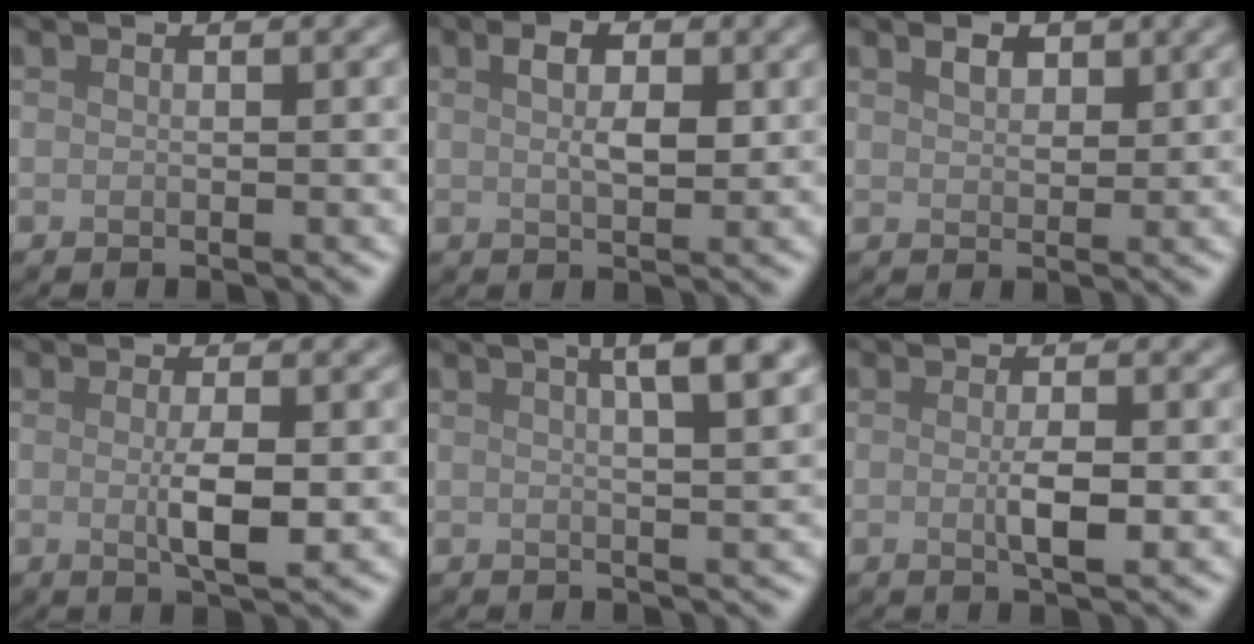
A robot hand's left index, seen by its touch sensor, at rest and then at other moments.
{"total": 3.1, "force": [0.9, 1.4, 2.6], "torque": [-0.048, 0.002, 0.017]}
{"total": 1.7, "force": [1.1, 1.0, 0.8], "torque": [-0.015, 0.002, 0.020]}
{"total": 3.0, "force": [-0.1, 0.5, 2.9], "torque": [-0.053, -0.004, 0.001]}
{"total": 6.6, "force": [2.9, 2.1, 5.6], "torque": [-0.041, 0.031, 0.012]}
{"total": 2.3, "force": [-0.1, 0.4, 2.2], "torque": [-0.040, -0.004, -0.003]}